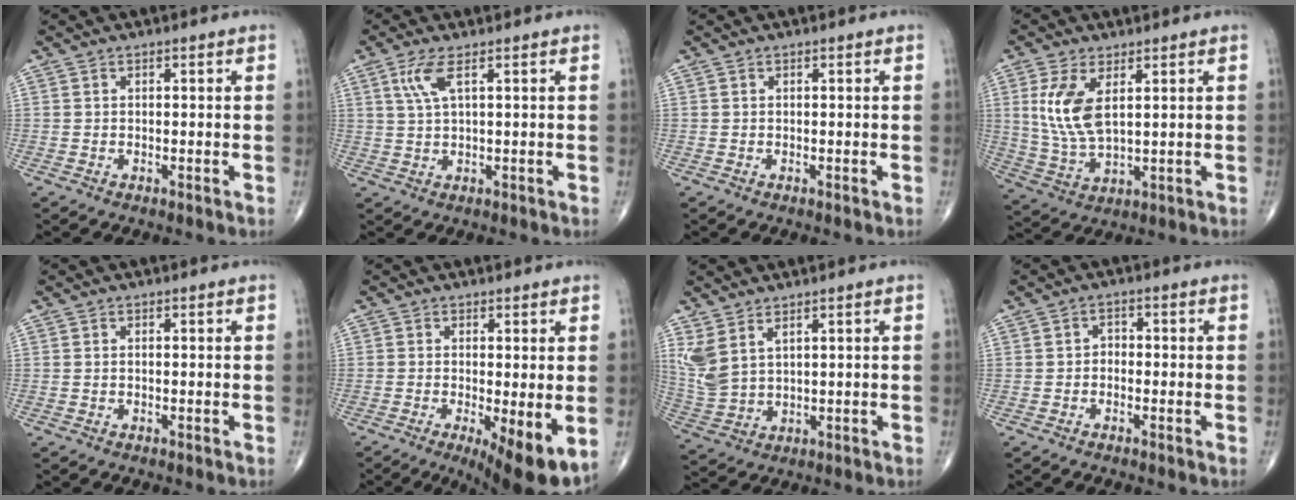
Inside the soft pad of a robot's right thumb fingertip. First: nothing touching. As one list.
[{"total": 4.2, "force": [1.8, 0.9, 3.7], "torque": [-0.096, 0.002, 0.044]}, {"total": 0.0}, {"total": 9.7, "force": [2.8, 4.5, 8.1], "torque": [-0.173, -0.012, 0.067]}, {"total": 0.0}, {"total": 10.1, "force": [-2.9, 2.7, 9.3], "torque": [-0.138, -0.021, -0.039]}, {"total": 6.8, "force": [3.7, 2.9, 4.9], "torque": [-0.115, -0.015, 0.089]}, {"total": 1.8, "force": [-0.6, 1.4, 0.9], "torque": [0.000, 0.009, -0.018]}]